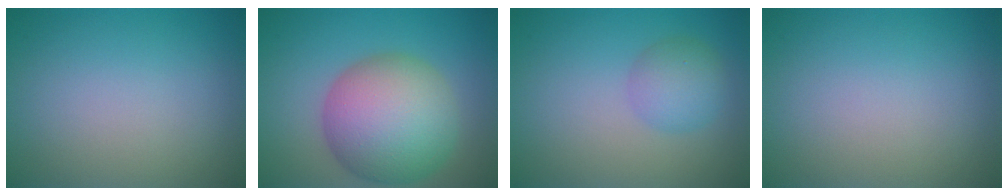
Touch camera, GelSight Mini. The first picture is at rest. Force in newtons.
{"total": 10.4, "press": 10.4, "slide": 0.2}
{"total": 2.9, "press": 2.9, "slide": 0.1}
{"total": 0.0}